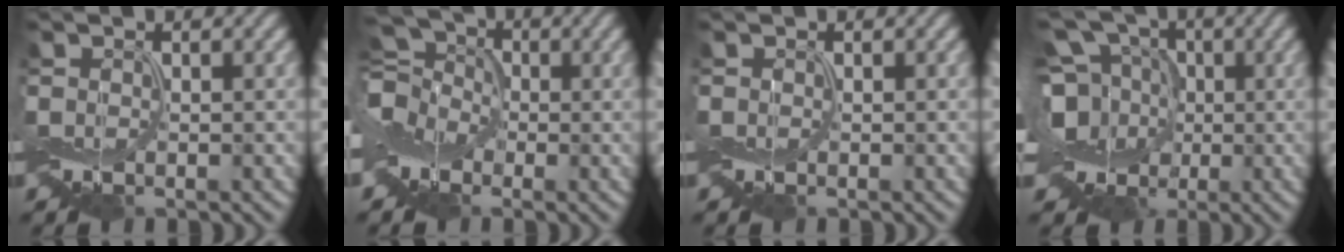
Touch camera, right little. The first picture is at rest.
{"total": 6.3, "force": [-1.7, 5.1, 3.2], "torque": [-0.082, 0.008, -0.048]}
{"total": 0.0}
{"total": 9.3, "force": [-0.3, 7.9, 4.9], "torque": [-0.100, 0.016, -0.032]}